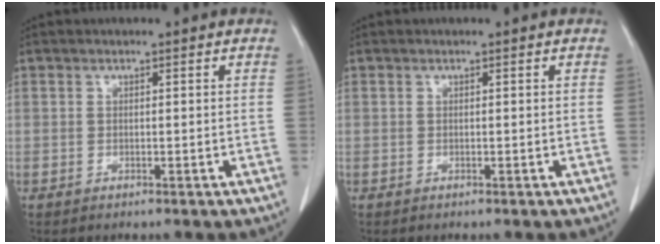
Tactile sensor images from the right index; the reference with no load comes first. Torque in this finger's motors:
{"motor_torque": [0.00, 0.00, 0.01, 0.00]}